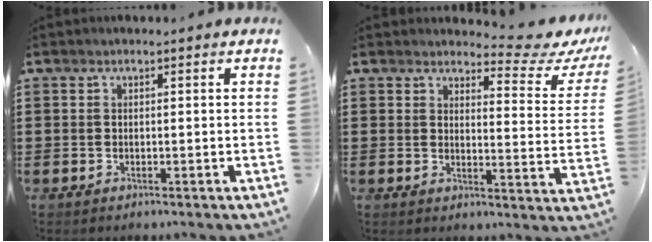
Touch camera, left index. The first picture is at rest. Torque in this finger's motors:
{"motor_torque": [0.05, 0.01, 0.01, -0.02]}